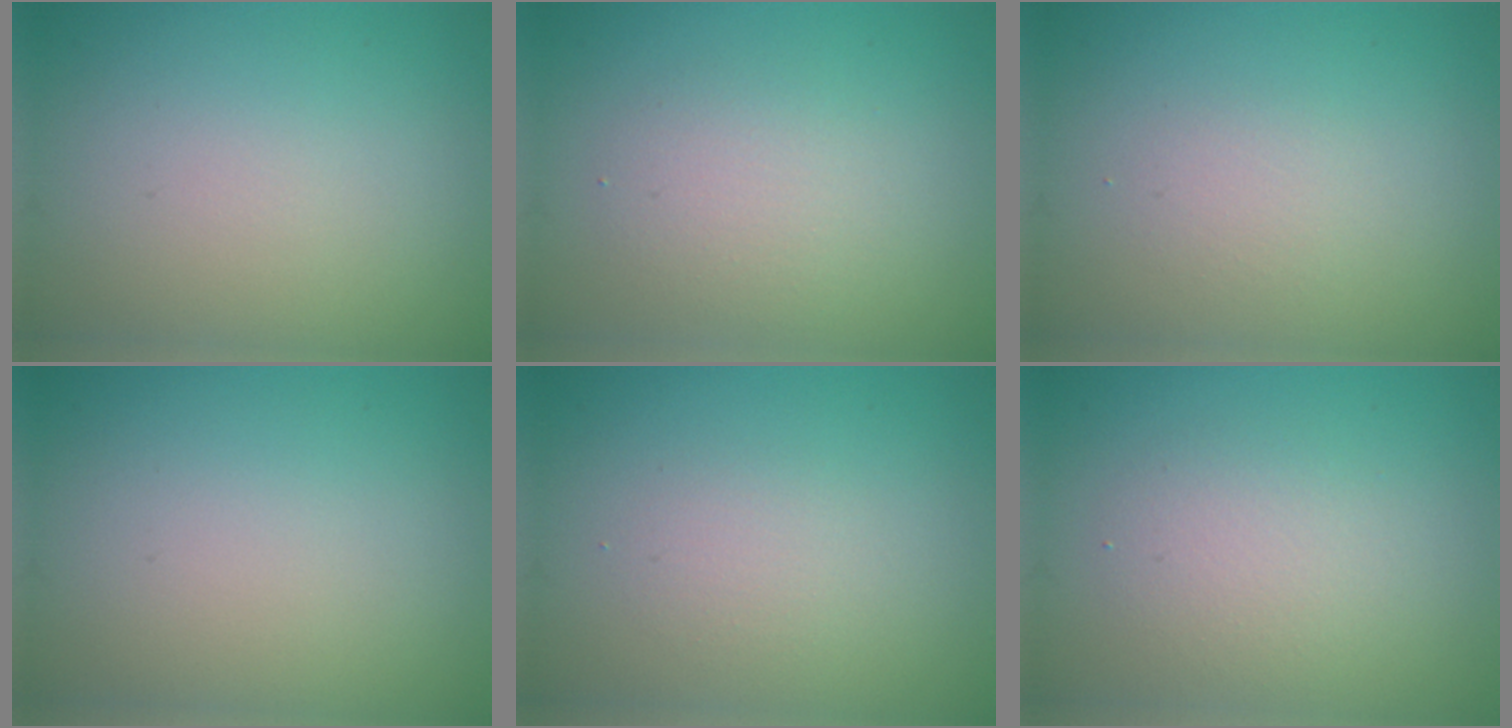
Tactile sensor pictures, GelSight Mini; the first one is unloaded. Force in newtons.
{"total": 2.5, "press": 2.5, "slide": 0.1}
{"total": 1.2, "press": 1.2, "slide": 0.0}
{"total": 0.0}
{"total": 1.4, "press": 1.4, "slide": 0.0}
{"total": 2.8, "press": 2.8, "slide": 0.3}